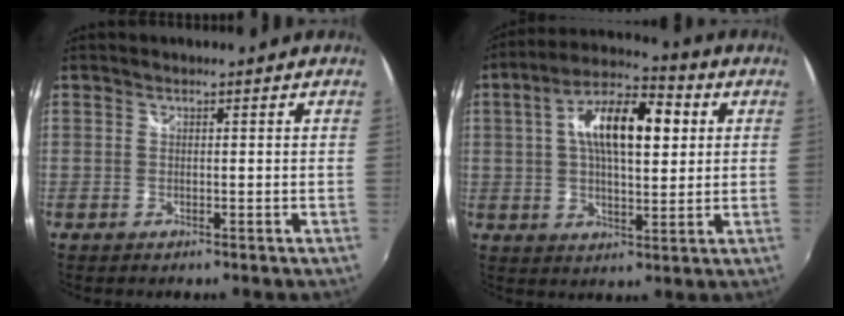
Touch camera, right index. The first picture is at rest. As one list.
[{"total": 14.1, "force": [3.2, 5.9, 12.4], "torque": [-0.214, 0.026, 0.045]}]